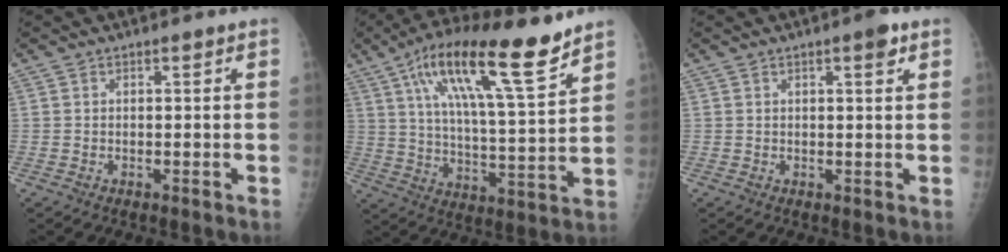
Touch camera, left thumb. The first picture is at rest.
{"total": 20.2, "force": [12.4, 4.4, 15.4], "torque": [-0.244, -0.041, 0.212]}
{"total": 2.8, "force": [1.6, 0.7, 2.2], "torque": [-0.025, -0.005, 0.018]}